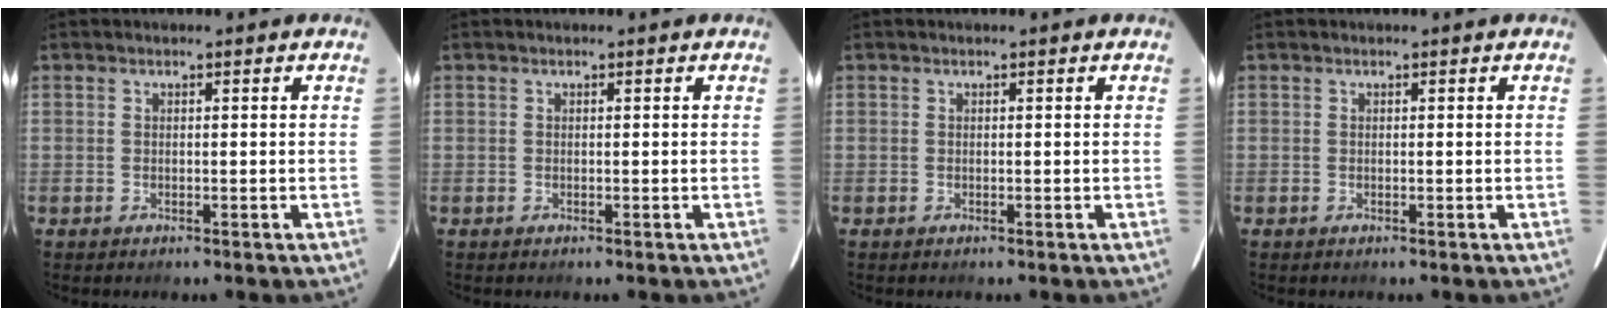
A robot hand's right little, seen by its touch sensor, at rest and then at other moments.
{"total": 0.0}
{"total": 0.0}
{"total": 0.0}